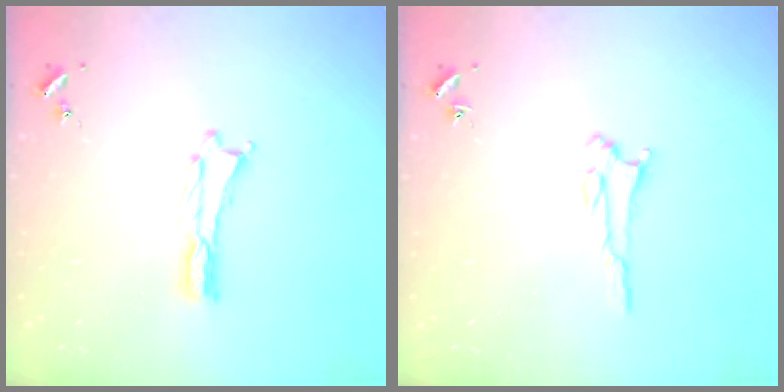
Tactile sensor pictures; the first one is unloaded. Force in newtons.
{"total": 2.6, "press": 2.6, "slide": 0.4}